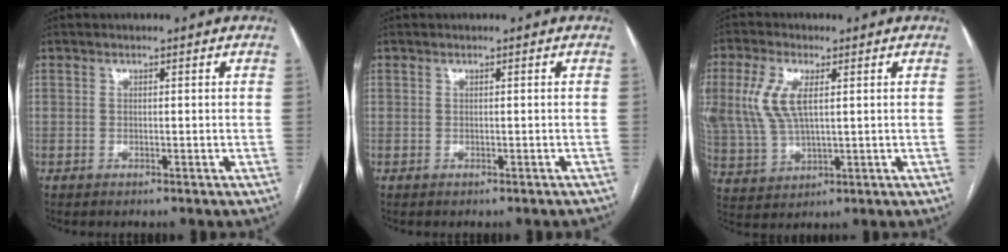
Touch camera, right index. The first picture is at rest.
{"total": 1.3, "force": [-1.3, 0.4, 0.2], "torque": [0.002, -0.001, -0.019]}
{"total": 9.9, "force": [2.7, 4.4, 8.5], "torque": [-0.206, 0.010, 0.060]}